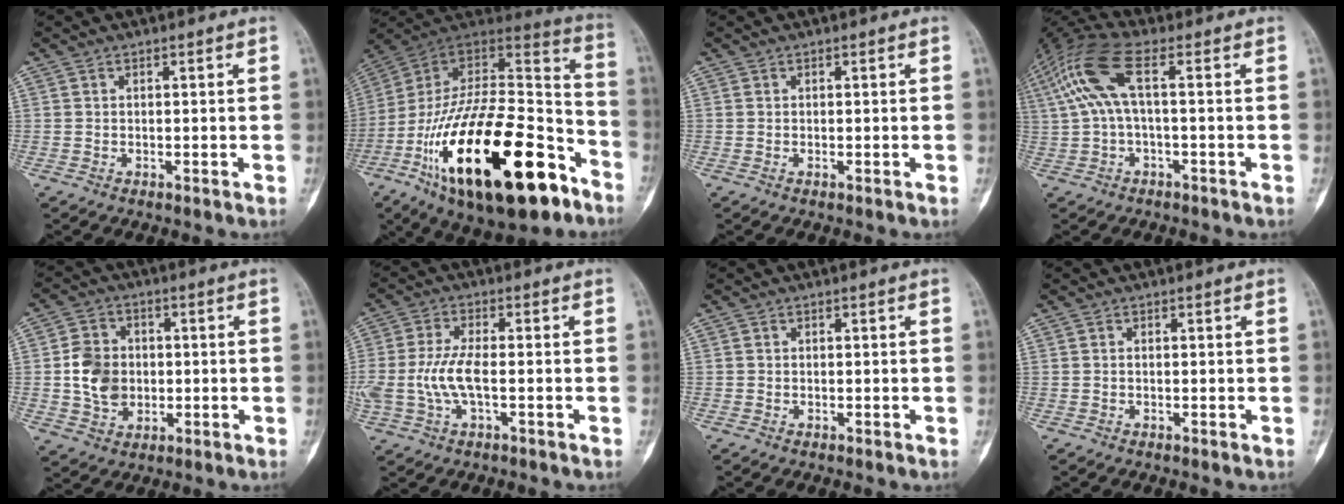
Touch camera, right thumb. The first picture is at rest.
{"total": 36.5, "force": [-17.0, 15.2, 28.5], "torque": [-0.475, 0.057, -0.271]}
{"total": 0.0}
{"total": 10.7, "force": [1.6, 3.2, 10.1], "torque": [-0.254, 0.044, 0.030]}
{"total": 9.1, "force": [-0.4, 7.4, 5.3], "torque": [-0.072, 0.004, -0.005]}
{"total": 7.8, "force": [-1.2, 3.2, 7.0], "torque": [-0.173, 0.012, -0.023]}
{"total": 0.0}
{"total": 0.0}